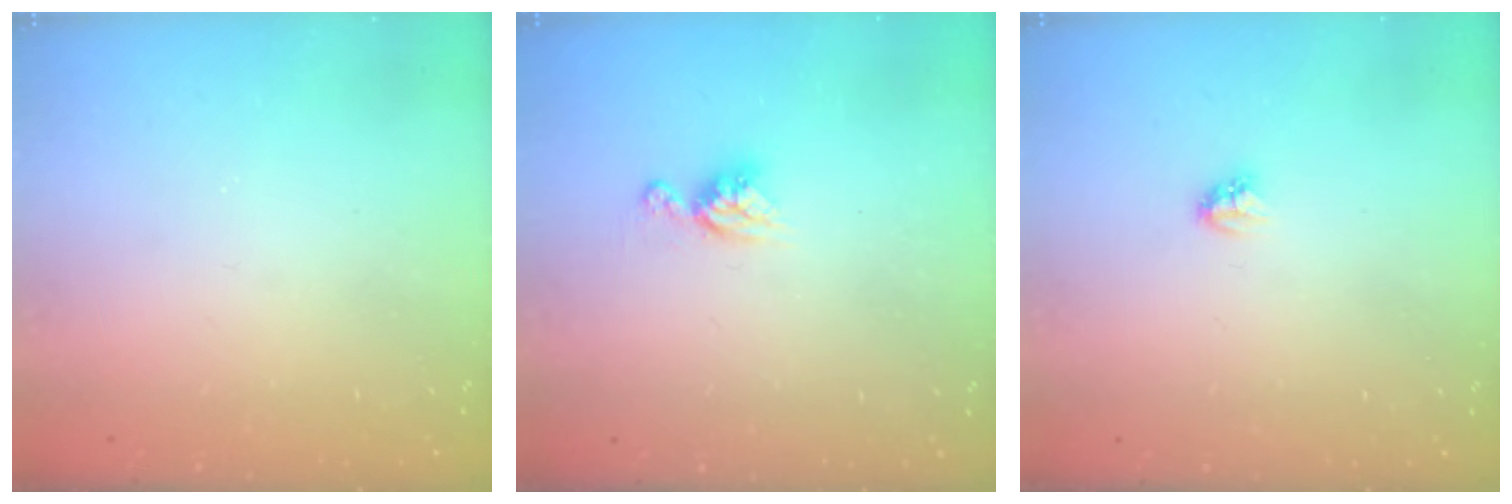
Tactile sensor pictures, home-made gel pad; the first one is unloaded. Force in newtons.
{"total": 8.0, "press": 7.9, "slide": 0.7}
{"total": 2.8, "press": 2.8, "slide": 0.3}